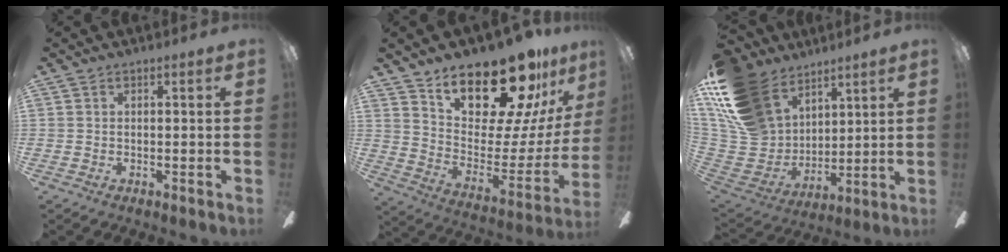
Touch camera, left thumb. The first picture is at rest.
{"total": 21.7, "force": [17.7, 7.4, 10.2], "torque": [-0.155, -0.142, 0.303]}
{"total": 21.6, "force": [12.4, 14.6, 10.0], "torque": [-0.237, -0.059, 0.244]}